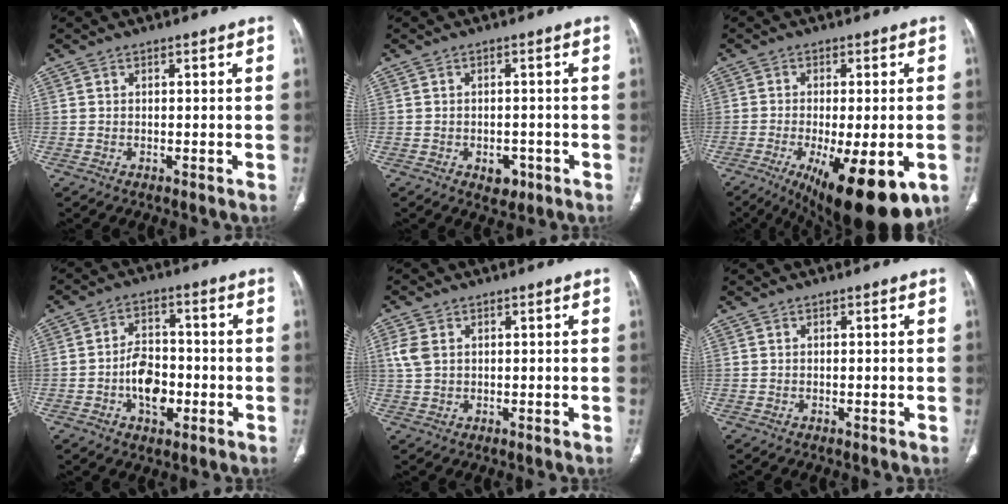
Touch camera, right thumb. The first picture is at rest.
{"total": 3.5, "force": [-1.6, 2.4, 2.0], "torque": [-0.008, 0.006, -0.016]}
{"total": 18.5, "force": [-8.0, 6.3, 15.4], "torque": [-0.197, -0.016, -0.105]}
{"total": 8.7, "force": [-2.4, 5.6, 6.2], "torque": [-0.079, 0.021, -0.042]}
{"total": 3.7, "force": [0.9, 2.8, 2.3], "torque": [-0.055, 0.005, 0.022]}
{"total": 0.0}